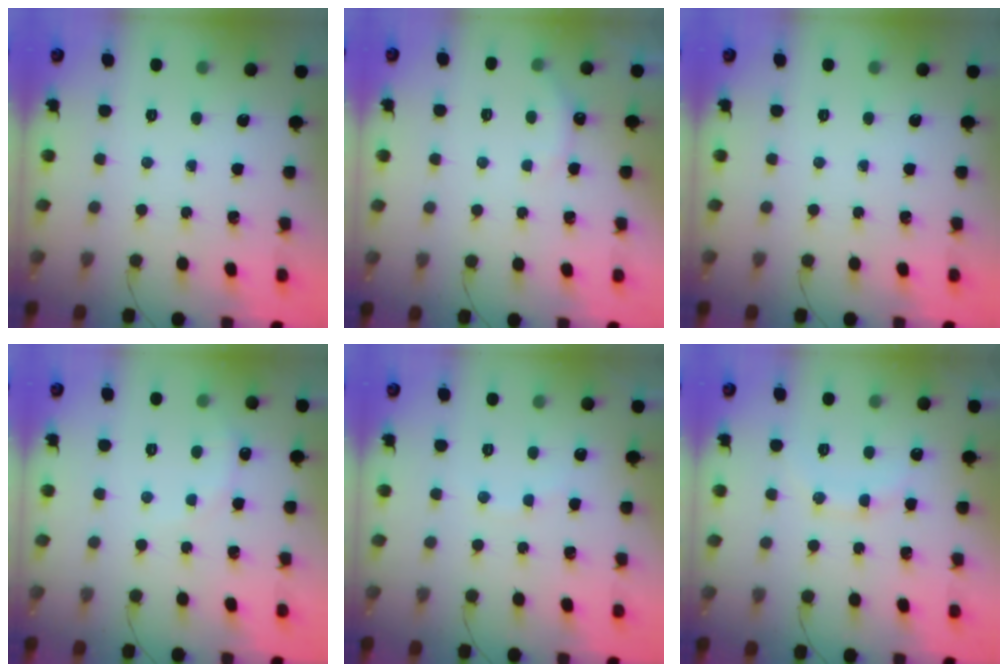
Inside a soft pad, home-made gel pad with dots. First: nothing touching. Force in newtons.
{"total": 5.3, "press": 5.2, "slide": 1.1}
{"total": 0.0}
{"total": 5.7, "press": 5.6, "slide": 1.0}
{"total": 5.6, "press": 5.5, "slide": 0.9}
{"total": 10.2, "press": 10.2, "slide": 0.9}